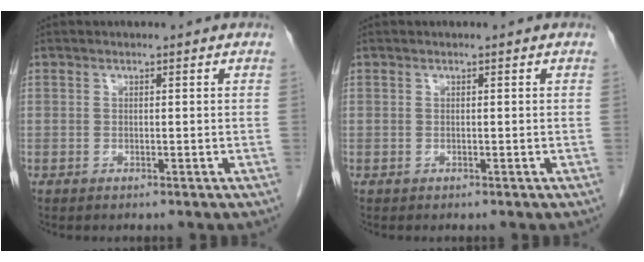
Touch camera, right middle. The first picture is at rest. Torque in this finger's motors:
{"motor_torque": [-0.10, -0.03, -0.01, 0.00]}